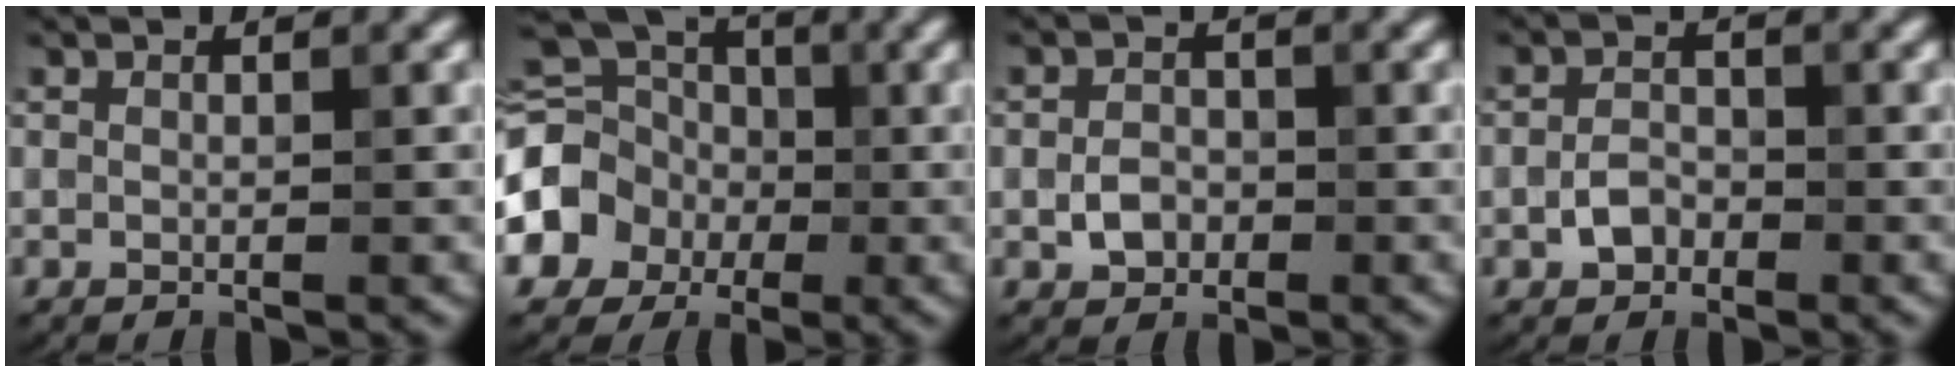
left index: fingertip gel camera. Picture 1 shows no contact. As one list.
[{"total": 11.7, "force": [-1.4, 10.4, 5.2], "torque": [-0.123, 0.009, -0.065]}, {"total": 2.1, "force": [-0.7, 1.6, 1.1], "torque": [-0.019, 0.001, -0.016]}, {"total": 2.0, "force": [-1.0, 1.4, 1.0], "torque": [-0.016, 0.005, -0.022]}]